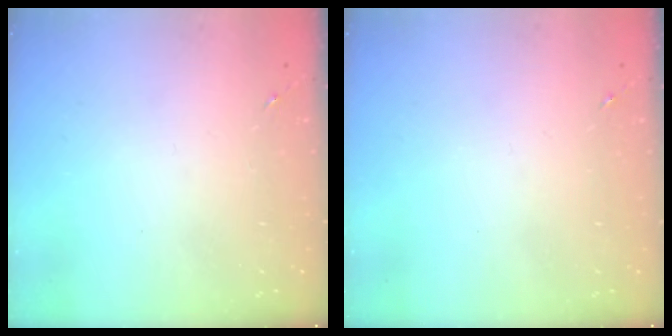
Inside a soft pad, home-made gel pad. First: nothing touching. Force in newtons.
{"total": 0.0}